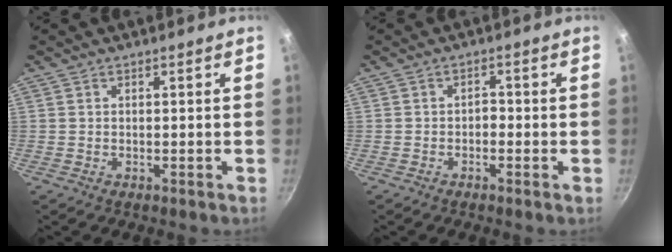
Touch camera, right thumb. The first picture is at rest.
{"total": 1.5, "force": [-0.7, 0.8, 1.0], "torque": [-0.014, 0.009, -0.015]}